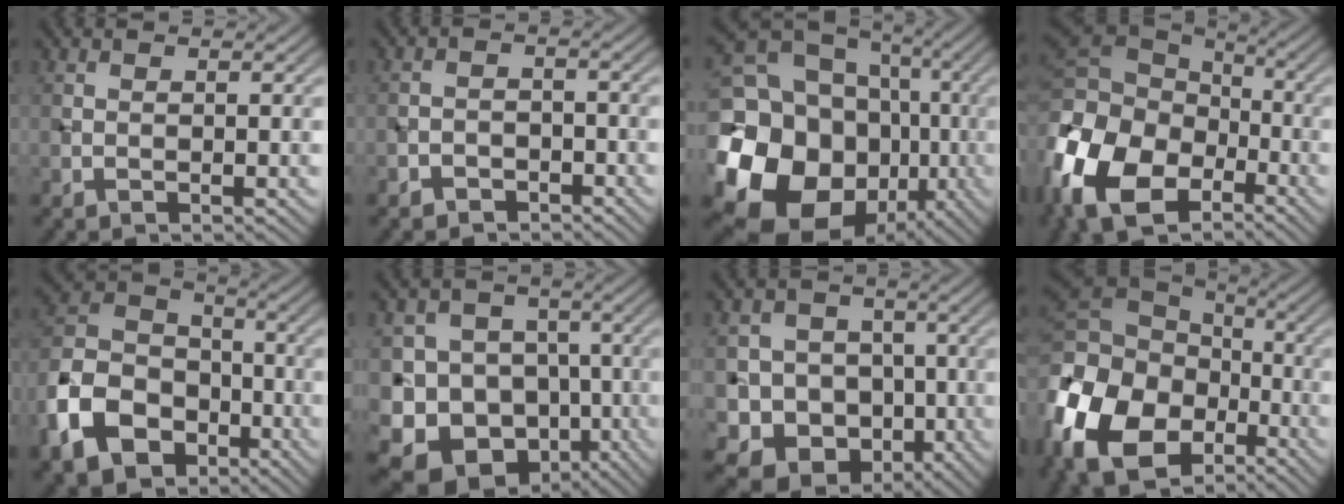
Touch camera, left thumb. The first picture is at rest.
{"total": 2.4, "force": [-1.9, 1.4, 0.7], "torque": [-0.007, 0.004, -0.038]}
{"total": 23.6, "force": [-3.5, 20.1, 12.0], "torque": [-0.273, -0.031, -0.090]}
{"total": 18.3, "force": [-6.4, 12.3, 11.8], "torque": [-0.312, -0.019, -0.130]}
{"total": 15.3, "force": [-7.0, 10.7, 8.2], "torque": [-0.234, -0.034, -0.149]}
{"total": 15.2, "force": [-6.1, 12.7, 5.6], "torque": [-0.132, -0.024, -0.119]}
{"total": 9.4, "force": [-2.2, 8.5, 3.5], "torque": [-0.064, -0.013, -0.067]}
{"total": 20.2, "force": [-7.5, 14.0, 12.6], "torque": [-0.331, -0.027, -0.137]}